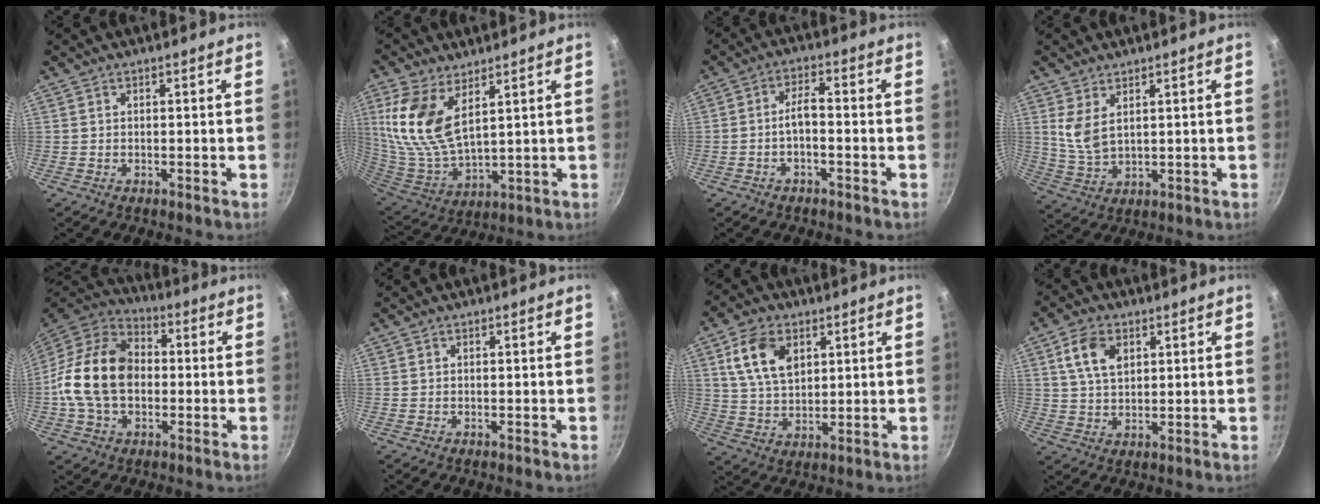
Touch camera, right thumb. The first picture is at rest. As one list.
[{"total": 14.8, "force": [6.3, 7.3, 11.3], "torque": [-0.231, -0.037, 0.135]}, {"total": 4.3, "force": [-1.6, 1.6, 3.7], "torque": [-0.073, 0.025, -0.033]}, {"total": 6.0, "force": [2.6, 3.2, 4.3], "torque": [-0.081, -0.028, 0.058]}, {"total": 17.9, "force": [-1.0, 12.6, 12.6], "torque": [-0.211, 0.034, -0.034]}, {"total": 0.0}, {"total": 10.8, "force": [4.1, 6.9, 7.2], "torque": [-0.116, -0.012, 0.079]}, {"total": 7.6, "force": [2.9, 4.8, 5.1], "torque": [-0.085, -0.004, 0.053]}]